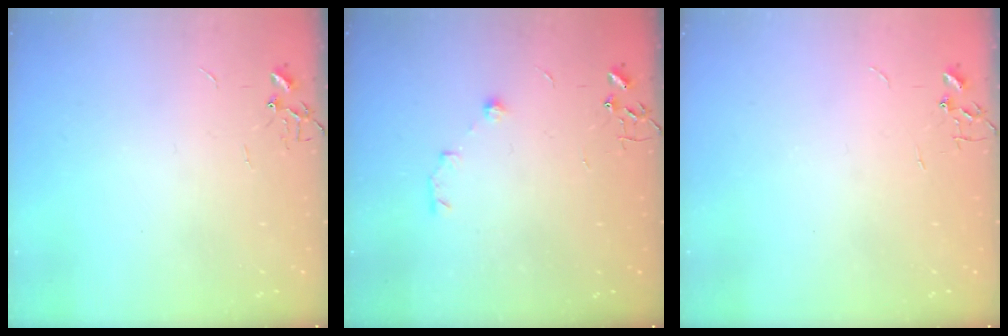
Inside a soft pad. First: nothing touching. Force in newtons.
{"total": 7.3, "press": 7.2, "slide": 1.4}
{"total": 0.0}